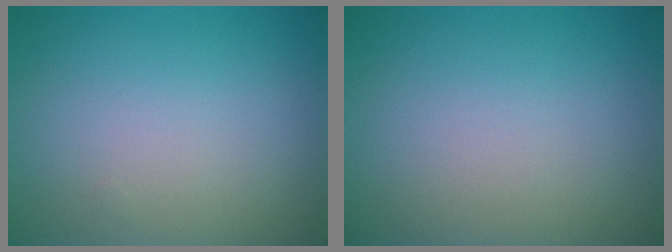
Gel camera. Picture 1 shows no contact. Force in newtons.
{"total": 0.0}